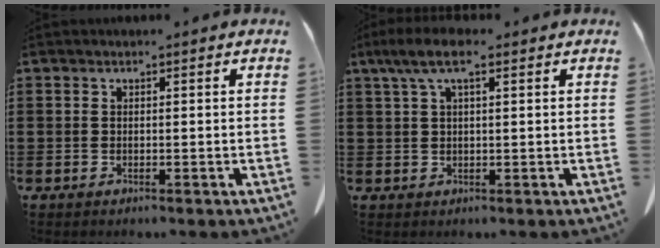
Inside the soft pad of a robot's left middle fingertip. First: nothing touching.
{"total": 5.2, "force": [2.4, 1.3, 4.4], "torque": [-0.090, 0.008, 0.041]}